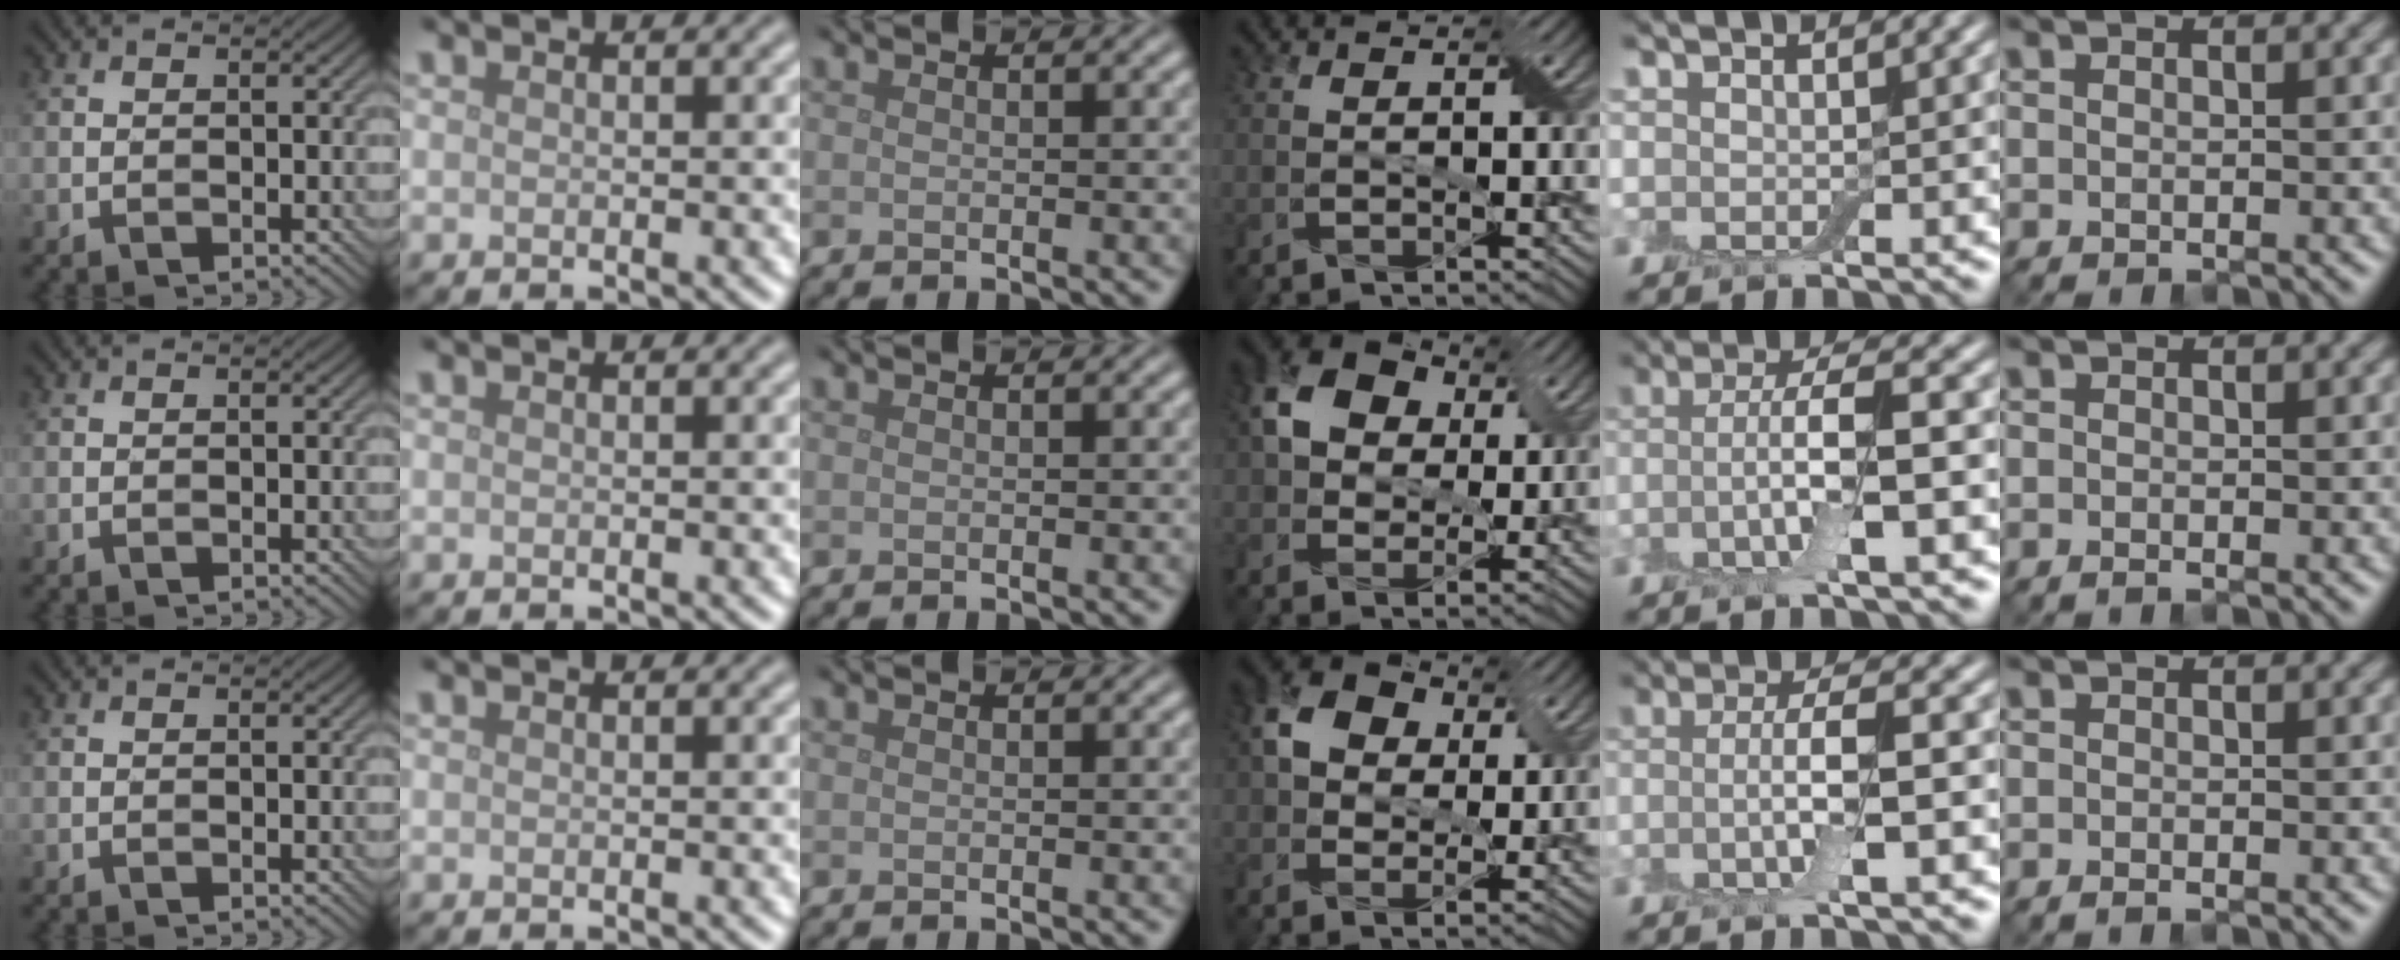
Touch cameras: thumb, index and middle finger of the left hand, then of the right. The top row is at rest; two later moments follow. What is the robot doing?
{"motion": "wipe", "object": "dish"}